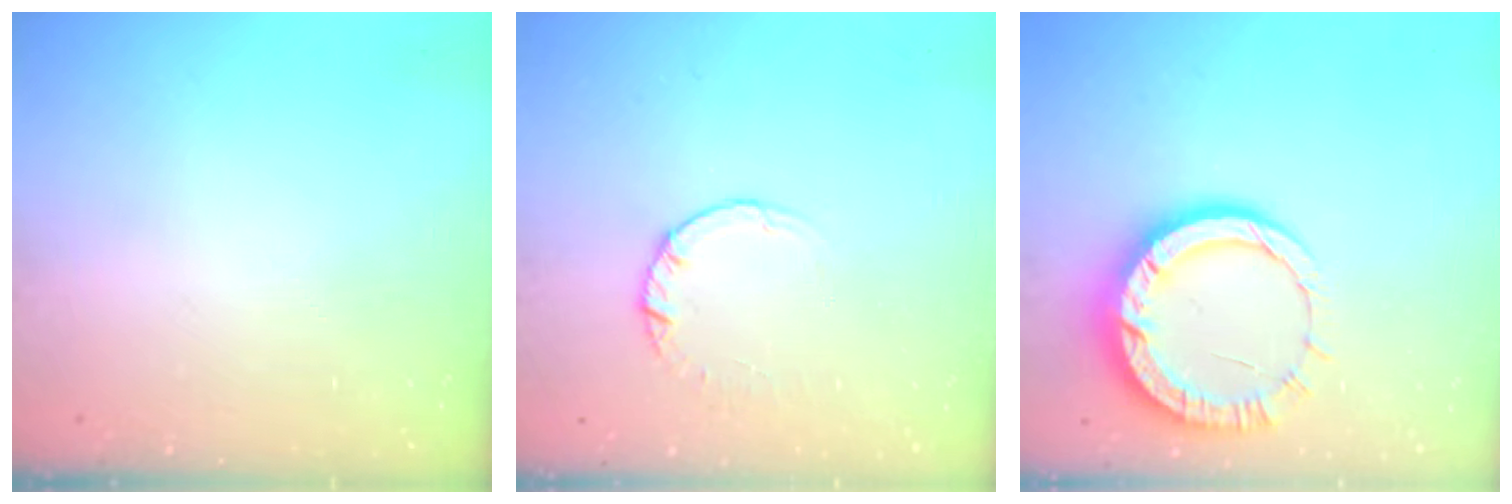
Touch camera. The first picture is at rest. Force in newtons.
{"total": 2.5, "press": 2.5, "slide": 0.2}
{"total": 12.1, "press": 12.0, "slide": 1.2}